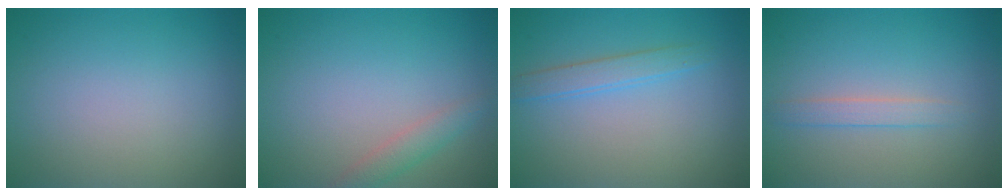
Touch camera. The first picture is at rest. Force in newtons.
{"total": 1.8, "press": 1.8, "slide": 0.1}
{"total": 1.9, "press": 1.9, "slide": 0.1}
{"total": 1.5, "press": 1.5, "slide": 0.1}